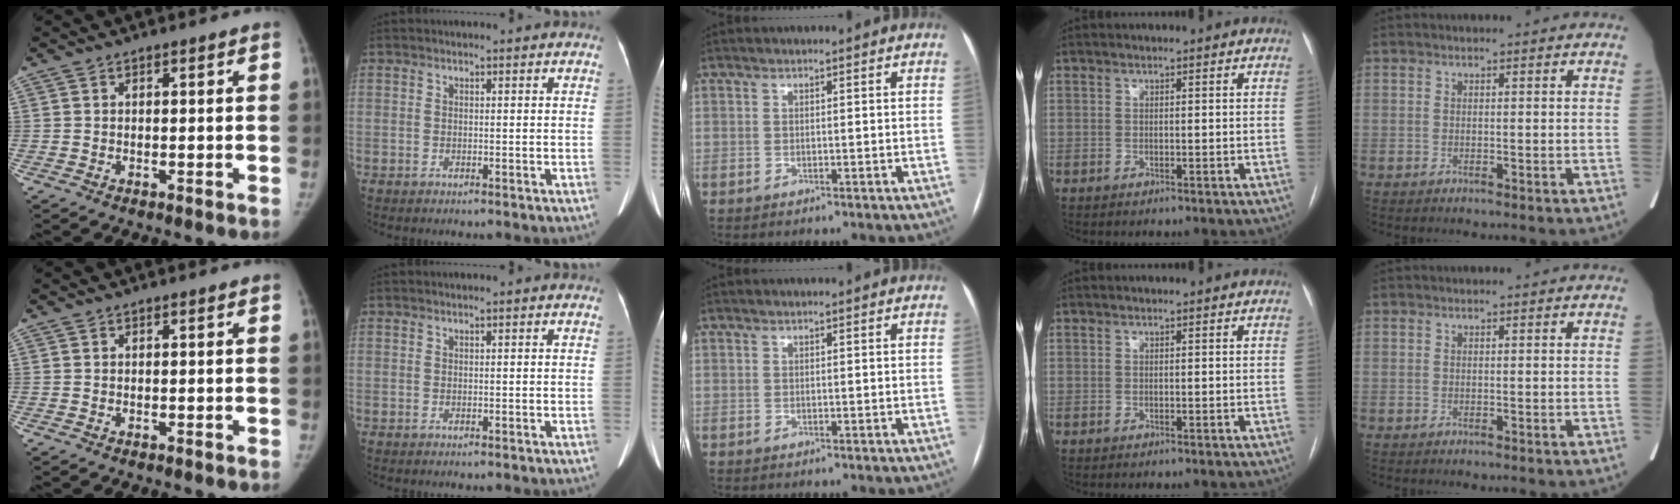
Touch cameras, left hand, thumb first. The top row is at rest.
{}